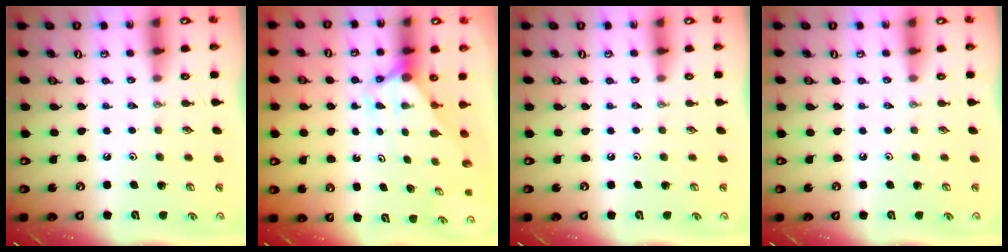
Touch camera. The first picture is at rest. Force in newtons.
{"total": 2.7, "press": 2.7, "slide": 0.0}
{"total": 0.0}
{"total": 0.0}